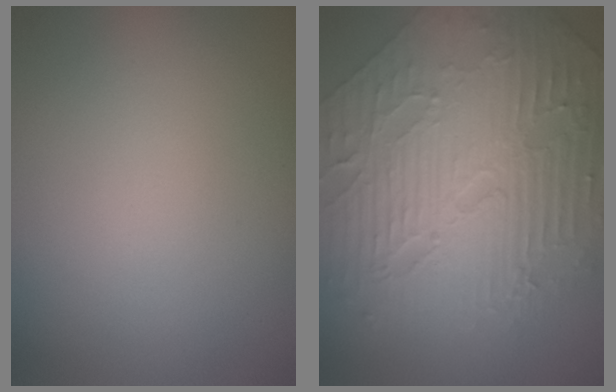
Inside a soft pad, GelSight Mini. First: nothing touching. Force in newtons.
{"total": 10.7, "press": 7.1, "slide": 8.0}